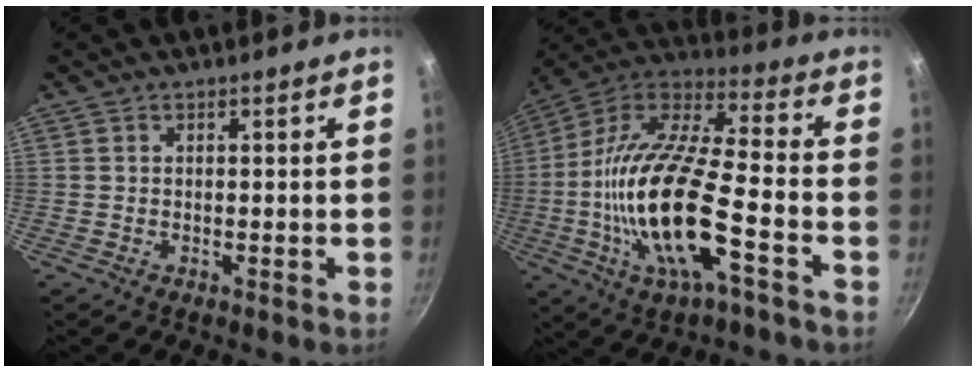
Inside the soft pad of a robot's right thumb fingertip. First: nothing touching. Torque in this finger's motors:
{"motor_torque": [0.15, 1.22, 2.18, -0.60, 0.73]}